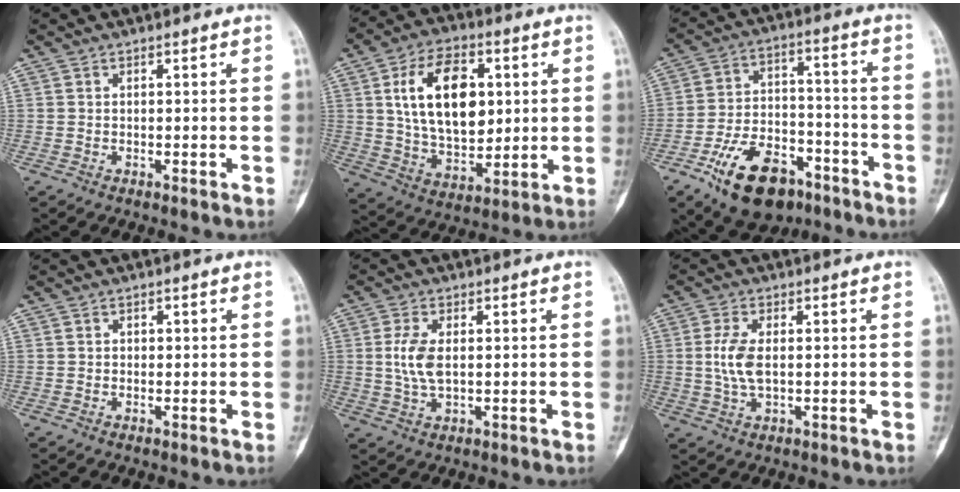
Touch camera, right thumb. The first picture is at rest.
{"total": 17.7, "force": [3.9, 10.7, 13.6], "torque": [-0.198, -0.013, 0.073]}
{"total": 17.1, "force": [-9.9, 9.4, 10.3], "torque": [-0.156, 0.064, -0.160]}
{"total": 0.6, "force": [0.1, 0.5, 0.3], "torque": [0.002, 0.002, -0.001]}
{"total": 5.7, "force": [0.6, 2.8, 5.0], "torque": [-0.114, -0.002, 0.011]}
{"total": 5.7, "force": [0.3, 2.7, 5.1], "torque": [-0.117, -0.002, 0.004]}